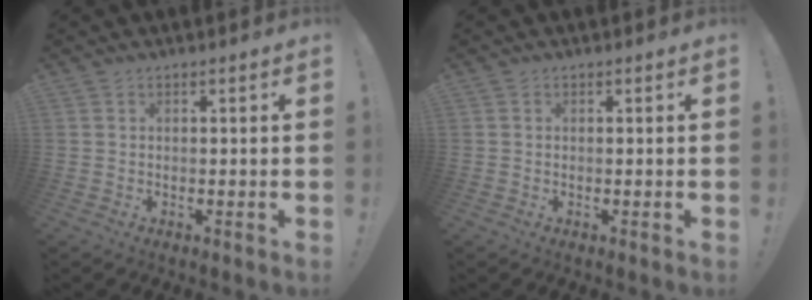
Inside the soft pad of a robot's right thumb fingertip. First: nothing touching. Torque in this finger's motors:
{"motor_torque": [0.02, -0.03, -0.25, 0.00, -0.06]}